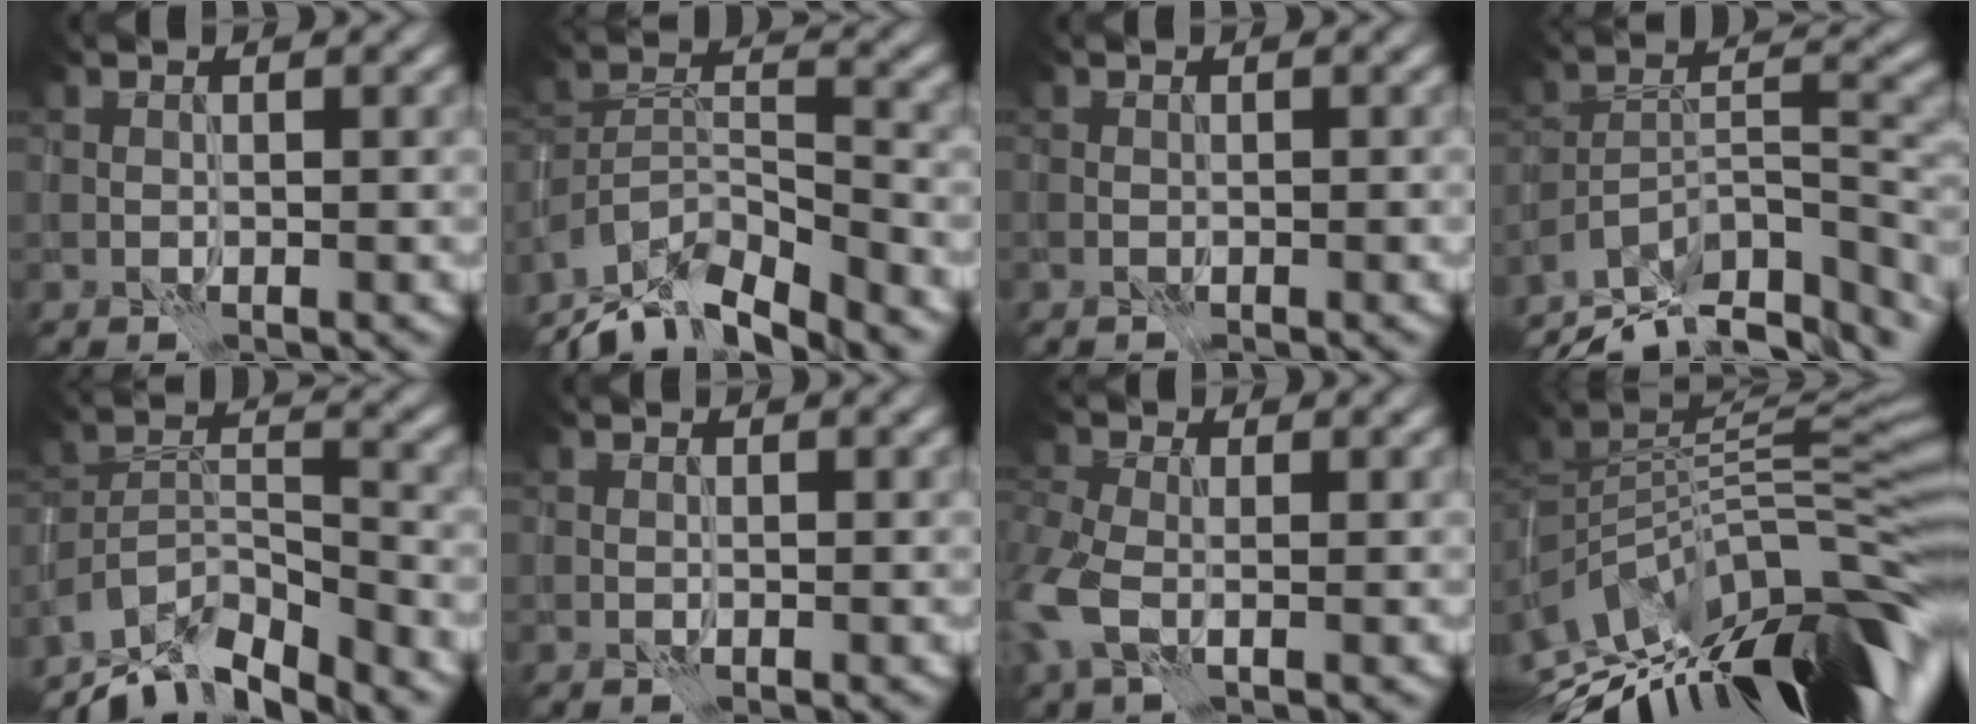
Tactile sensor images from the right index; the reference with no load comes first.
{"total": 9.8, "force": [-8.5, 2.7, 4.0], "torque": [-0.070, 0.005, -0.146]}
{"total": 0.5, "force": [-0.5, 0.2, 0.1], "torque": [-0.001, 0.004, -0.006]}
{"total": 12.7, "force": [-9.8, 4.7, 6.6], "torque": [-0.118, 0.012, -0.150]}
{"total": 8.6, "force": [-7.4, 2.6, 3.6], "torque": [-0.057, 0.001, -0.133]}
{"total": 0.0}
{"total": 4.6, "force": [-1.1, 2.9, 3.4], "torque": [-0.090, -0.009, -0.027]}
{"total": 12.8, "force": [-5.5, 4.0, 10.9], "torque": [-0.175, 0.026, -0.086]}